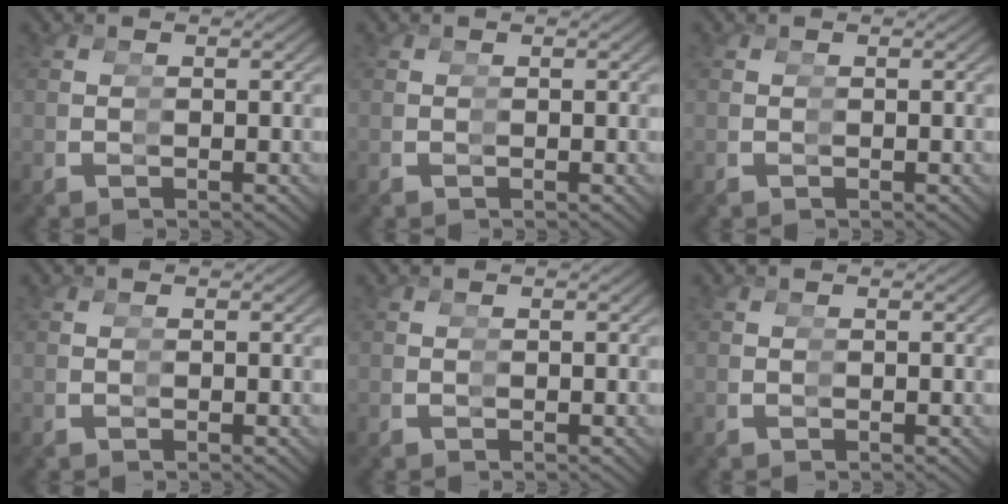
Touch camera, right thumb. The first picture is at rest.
{"total": 0.0}
{"total": 0.0}
{"total": 0.0}
{"total": 0.0}
{"total": 0.0}